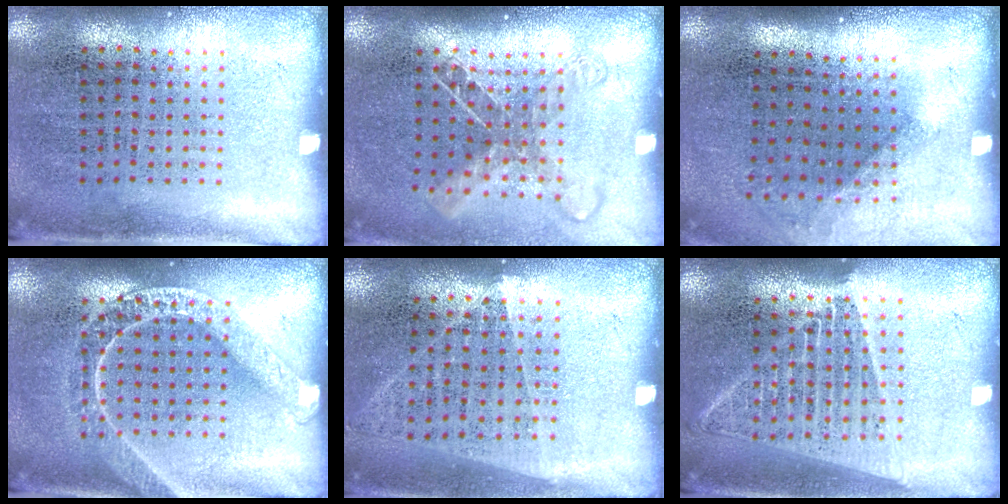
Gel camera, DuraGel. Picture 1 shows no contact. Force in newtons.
{"total": 1.5, "press": 1.2, "slide": 1.0}
{"total": 1.2, "press": 0.9, "slide": 0.8}
{"total": 2.7, "press": 2.6, "slide": 0.4}
{"total": 1.0, "press": 0.9, "slide": 0.5}
{"total": 1.5, "press": 1.4, "slide": 0.7}